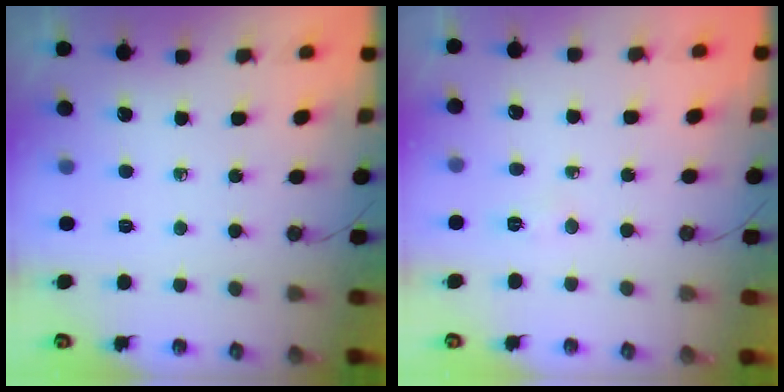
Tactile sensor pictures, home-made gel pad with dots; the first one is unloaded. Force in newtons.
{"total": 4.8, "press": 3.0, "slide": 3.7}